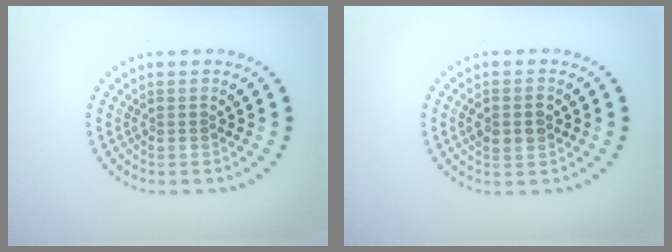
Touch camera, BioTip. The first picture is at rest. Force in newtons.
{"total": 2.1, "press": 2.0, "slide": 0.1}